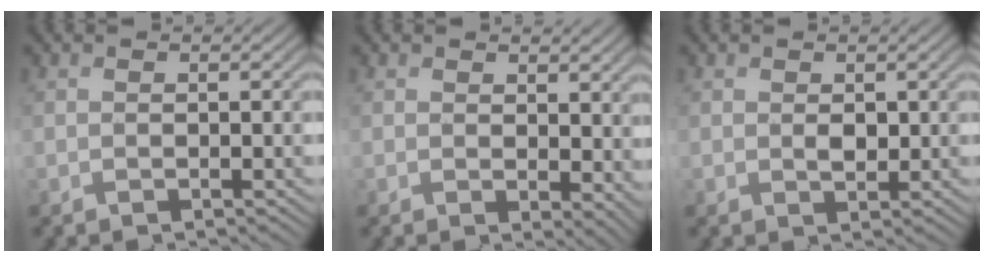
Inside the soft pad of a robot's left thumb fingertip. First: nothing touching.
{"total": 3.8, "force": [1.3, 2.3, 2.8], "torque": [-0.042, -0.009, 0.024]}
{"total": 1.5, "force": [0.5, 1.0, 1.0], "torque": [-0.023, -0.005, 0.010]}